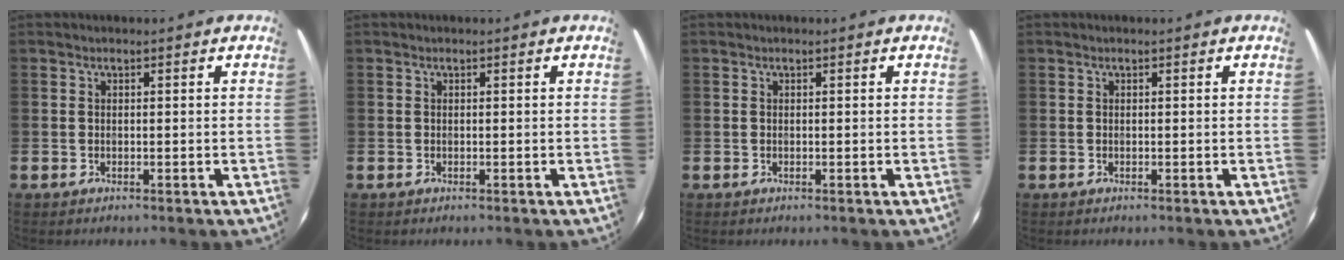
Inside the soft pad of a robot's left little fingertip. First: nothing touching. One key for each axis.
{"total": 0.0}
{"total": 0.0}
{"total": 0.0}